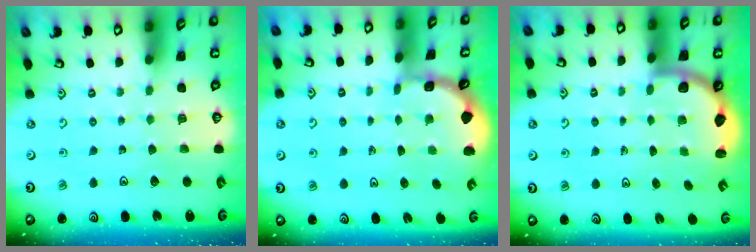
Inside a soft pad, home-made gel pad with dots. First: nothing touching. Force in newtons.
{"total": 1.5, "press": 1.5, "slide": 0.1}
{"total": 2.6, "press": 2.5, "slide": 0.6}